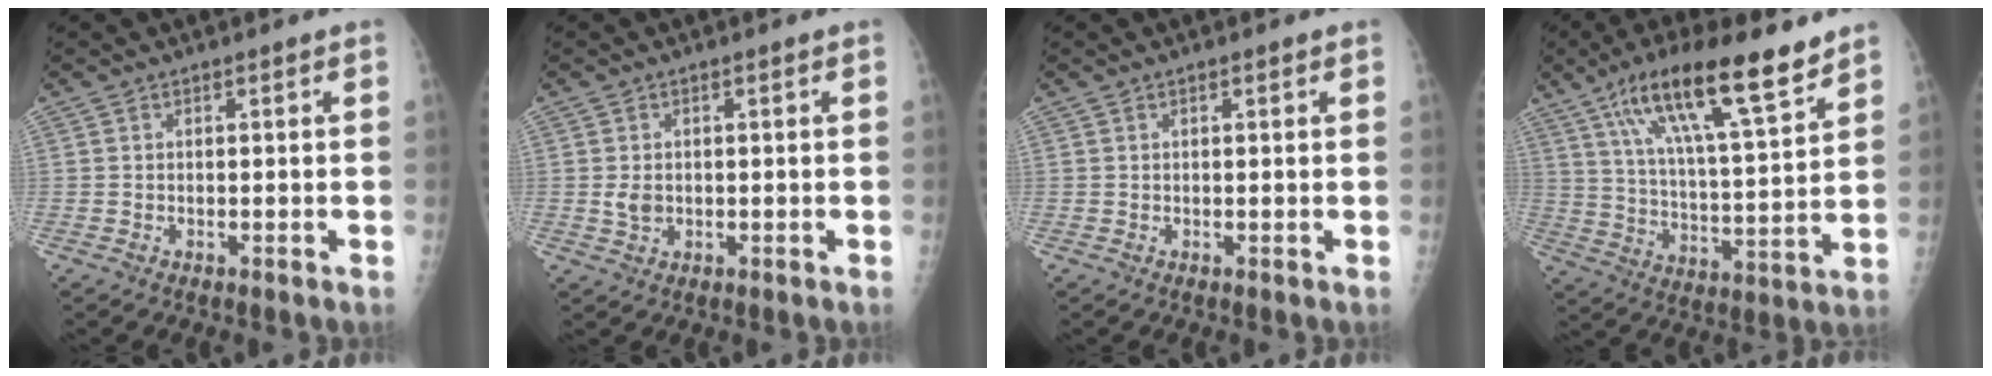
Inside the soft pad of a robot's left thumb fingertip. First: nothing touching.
{"total": 2.3, "force": [-0.1, 1.8, 1.4], "torque": [-0.018, -0.001, 0.003]}
{"total": 0.7, "force": [0.4, 0.3, 0.5], "torque": [-0.007, 0.000, 0.004]}
{"total": 19.6, "force": [12.7, 4.3, 14.4], "torque": [-0.229, -0.042, 0.219]}